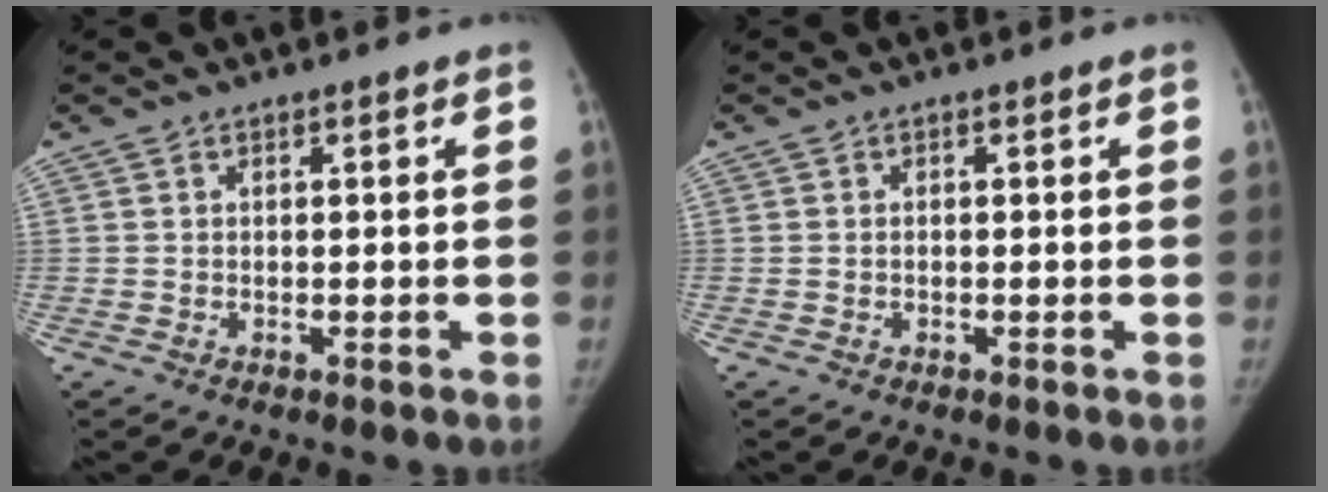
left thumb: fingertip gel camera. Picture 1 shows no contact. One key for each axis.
{"total": 0.0}